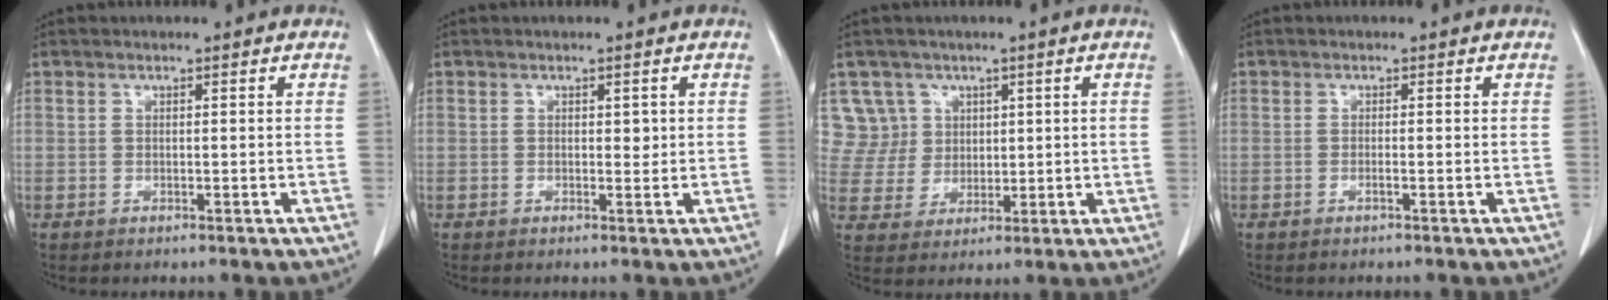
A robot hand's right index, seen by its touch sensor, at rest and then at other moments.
{"total": 1.0, "force": [0.3, 0.7, 0.7], "torque": [-0.005, 0.001, 0.006]}
{"total": 6.8, "force": [3.1, 6.1, -0.5], "torque": [0.016, 0.016, 0.071]}
{"total": 0.5, "force": [-0.3, -0.1, 0.4], "torque": [-0.009, 0.002, -0.004]}